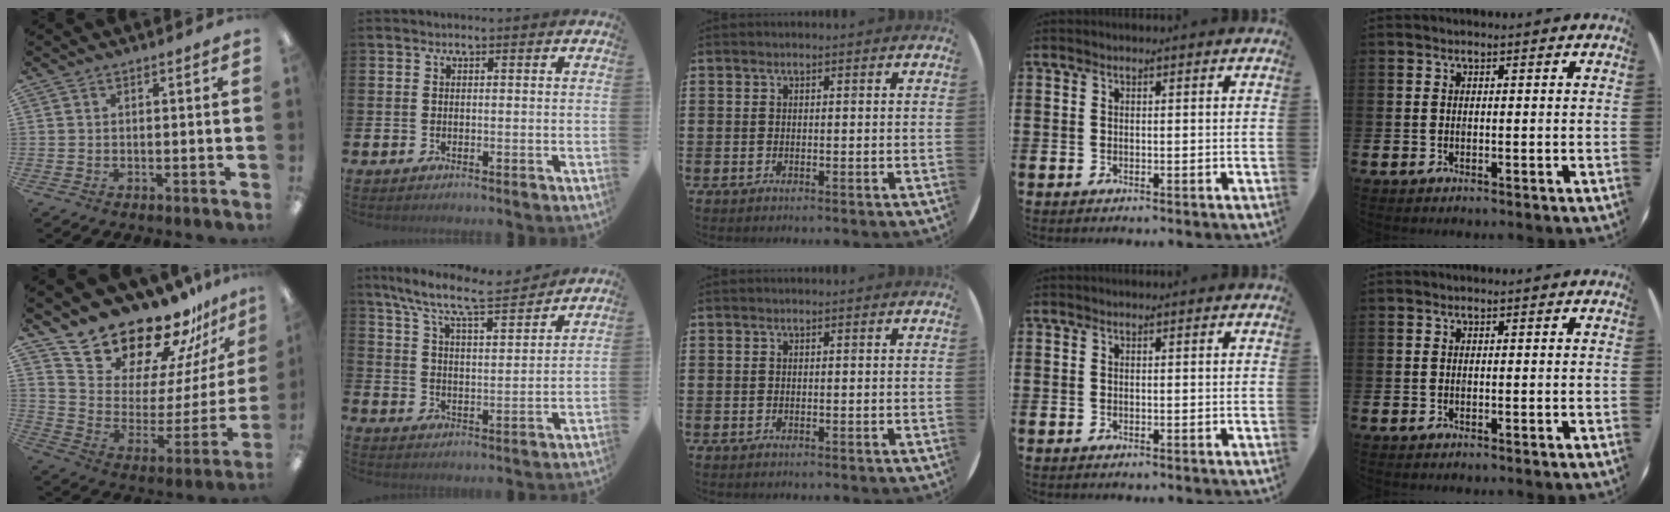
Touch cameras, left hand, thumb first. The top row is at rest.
{"thumb": {"total": 21.4, "force": [19.8, 6.7, 4.6], "torque": [-0.070, -0.175, 0.353]}, "index": {"total": 9.4, "force": [8.3, 1.1, 4.1], "torque": [-0.112, -0.049, 0.145]}}